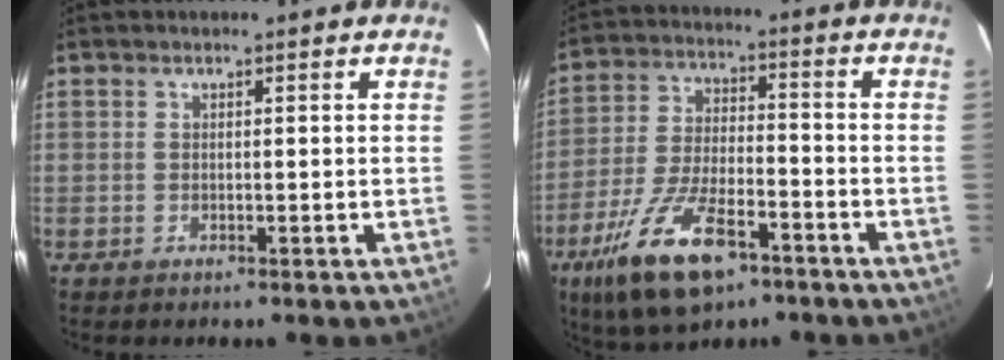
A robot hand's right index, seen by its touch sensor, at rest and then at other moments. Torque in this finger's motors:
{"motor_torque": [1.49, -0.65, 0.75, 0.17]}